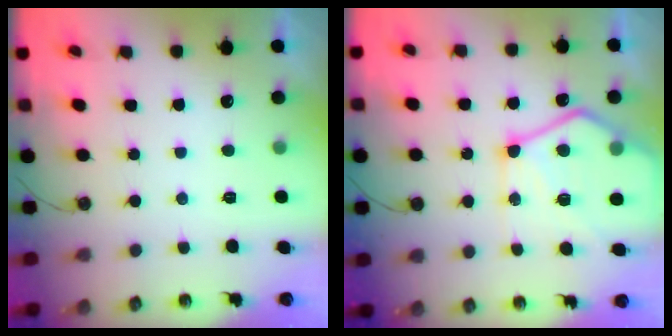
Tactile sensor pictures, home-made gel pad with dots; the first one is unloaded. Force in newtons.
{"total": 18.4, "press": 18.3, "slide": 2.0}